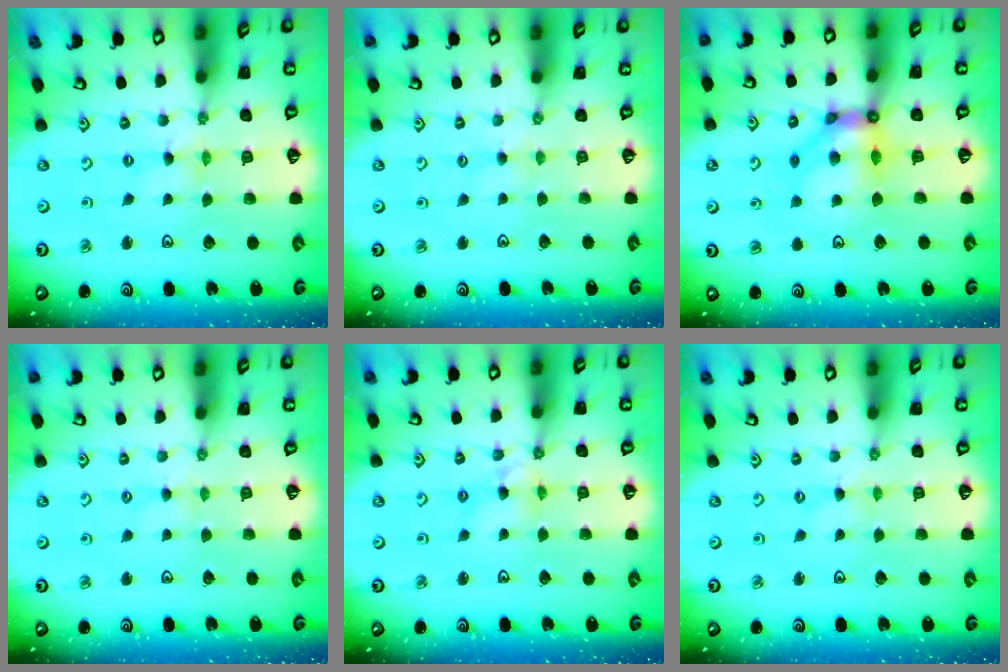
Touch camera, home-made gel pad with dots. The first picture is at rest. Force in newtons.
{"total": 1.7, "press": 1.6, "slide": 0.3}
{"total": 10.9, "press": 10.8, "slide": 1.0}
{"total": 2.4, "press": 2.3, "slide": 0.3}
{"total": 6.1, "press": 6.1, "slide": 0.5}
{"total": 0.0}